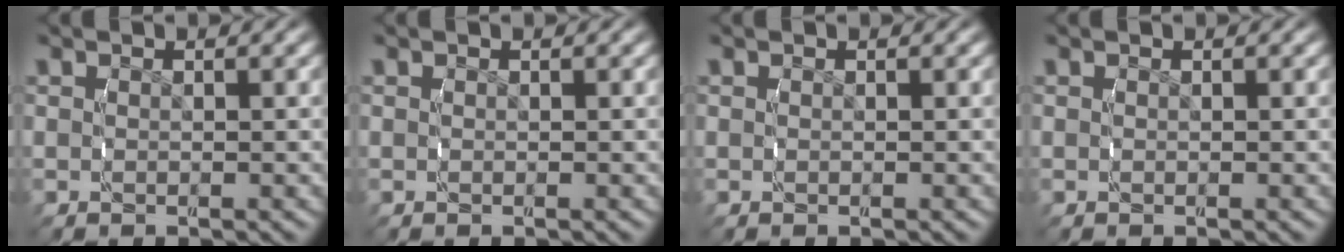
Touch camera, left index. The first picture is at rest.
{"total": 0.0}
{"total": 0.0}
{"total": 0.0}